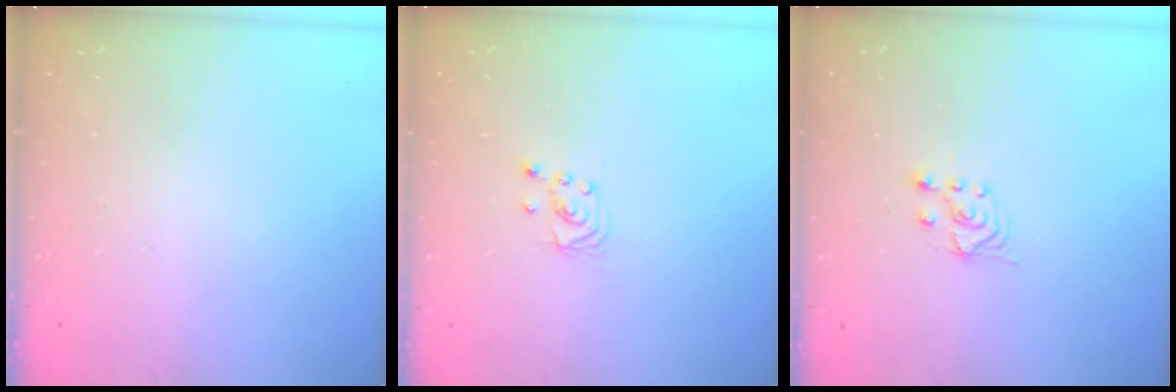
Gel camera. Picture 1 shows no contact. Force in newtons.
{"total": 2.3, "press": 2.2, "slide": 0.3}
{"total": 3.9, "press": 3.8, "slide": 0.9}